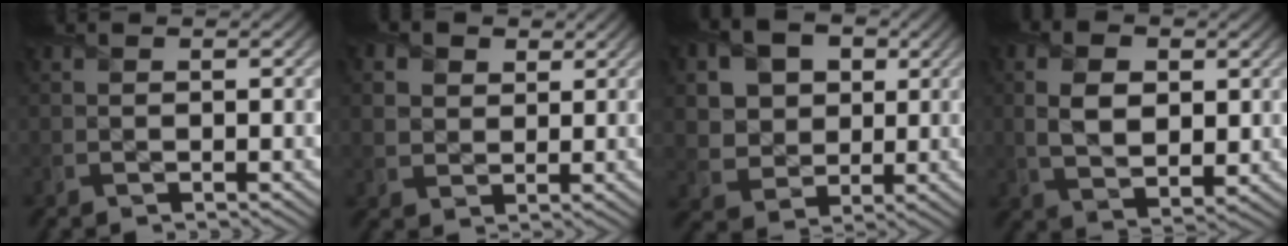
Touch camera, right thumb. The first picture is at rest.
{"total": 4.2, "force": [2.1, 3.2, 1.8], "torque": [-0.066, -0.002, 0.043]}
{"total": 9.9, "force": [3.5, 8.0, 4.7], "torque": [-0.146, 0.014, 0.074]}
{"total": 6.7, "force": [1.2, 4.2, 5.1], "torque": [-0.110, -0.001, 0.021]}